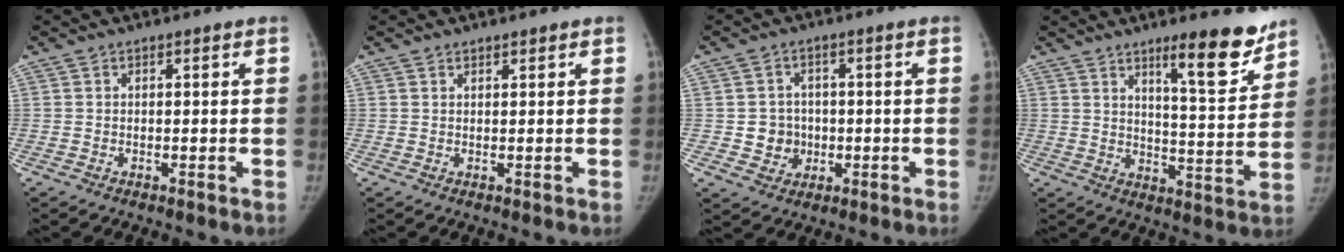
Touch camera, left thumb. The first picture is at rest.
{"total": 0.8, "force": [0.7, 0.2, 0.2], "torque": [-0.002, -0.006, 0.012]}
{"total": 5.3, "force": [-0.5, 5.0, 1.5], "torque": [0.003, 0.009, -0.002]}
{"total": 12.2, "force": [8.6, 2.4, 8.3], "torque": [-0.093, -0.067, 0.131]}